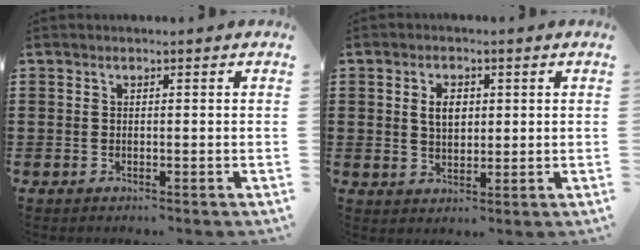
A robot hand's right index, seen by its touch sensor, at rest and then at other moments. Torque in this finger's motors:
{"motor_torque": [0.25, -0.12, 0.25, 0.05]}